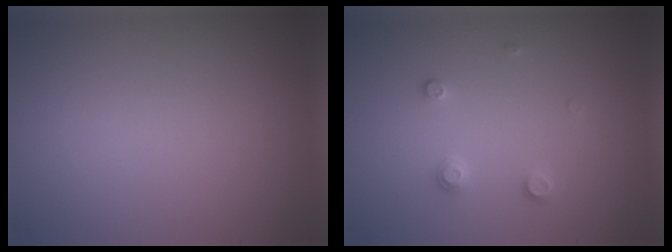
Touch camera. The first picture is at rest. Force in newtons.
{"total": 1.5, "press": 1.5, "slide": 0.2}